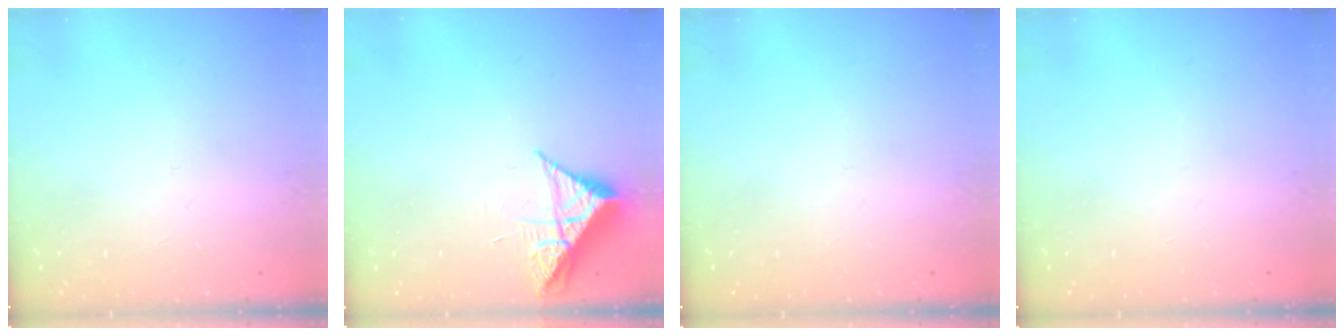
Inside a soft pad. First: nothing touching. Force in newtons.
{"total": 7.0, "press": 7.0, "slide": 0.3}
{"total": 0.0}
{"total": 0.0}